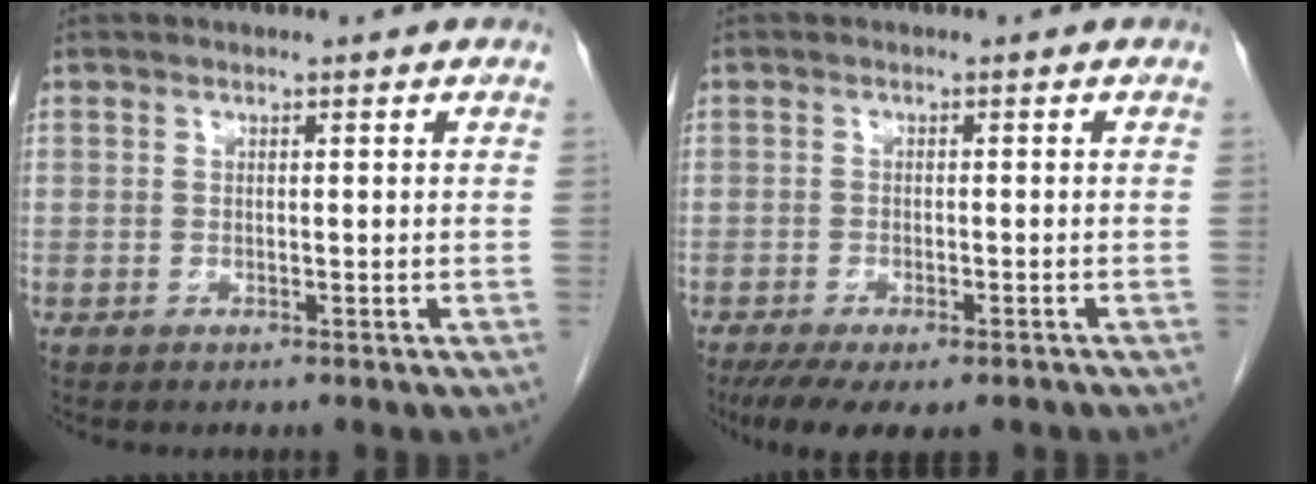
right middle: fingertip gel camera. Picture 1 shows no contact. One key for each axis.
{"total": 9.5, "fx": -7.0, "fy": 3.1, "fz": 5.5, "tx": -0.082, "ty": -0.012, "tz": -0.104}